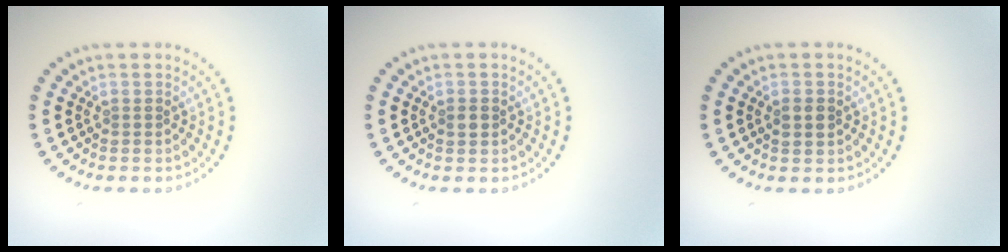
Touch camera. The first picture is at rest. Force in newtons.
{"total": 1.2, "press": 1.2, "slide": 0.1}
{"total": 1.3, "press": 1.3, "slide": 0.1}